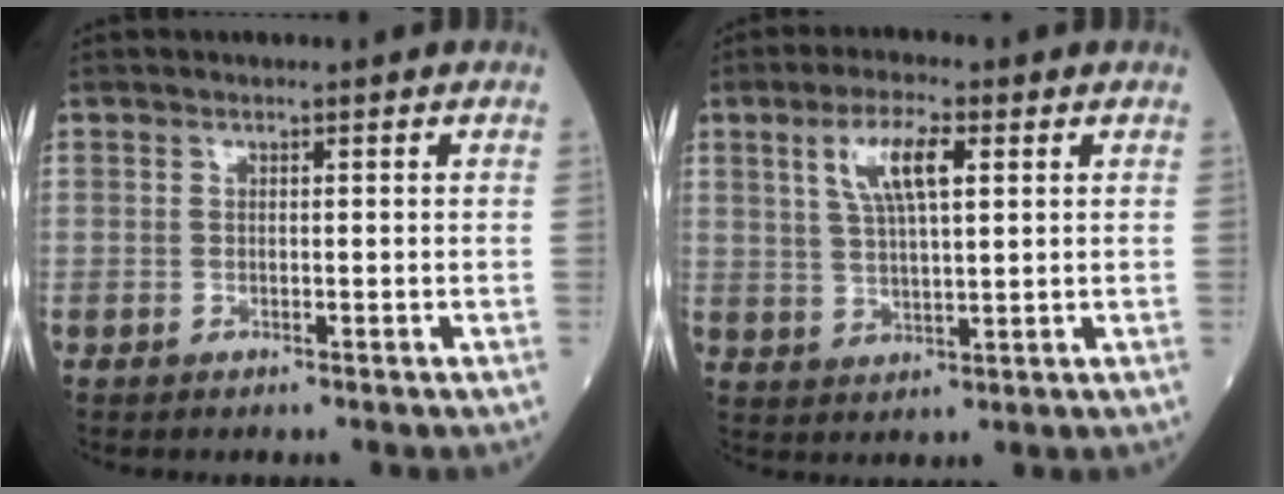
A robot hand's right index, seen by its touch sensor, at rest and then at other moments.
{"total": 7.6, "force": [3.0, 1.9, 6.7], "torque": [-0.132, 0.010, 0.058]}